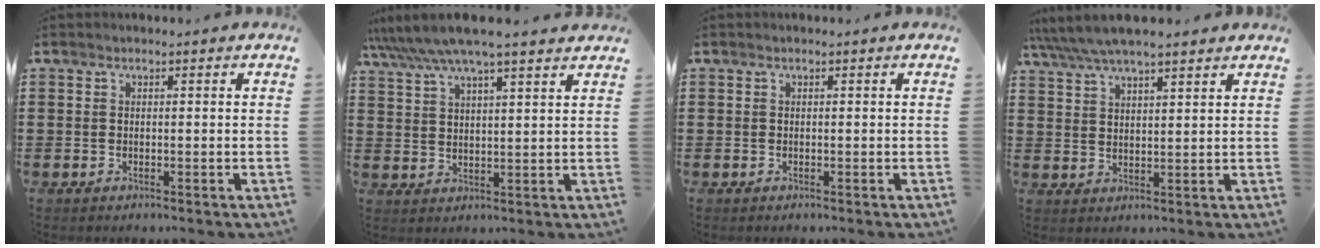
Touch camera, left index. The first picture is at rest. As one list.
[{"total": 6.4, "force": [5.6, 0.2, 3.2], "torque": [-0.080, -0.021, 0.097]}, {"total": 0.0}, {"total": 5.0, "force": [4.3, 0.9, 2.3], "torque": [-0.059, -0.012, 0.076]}]